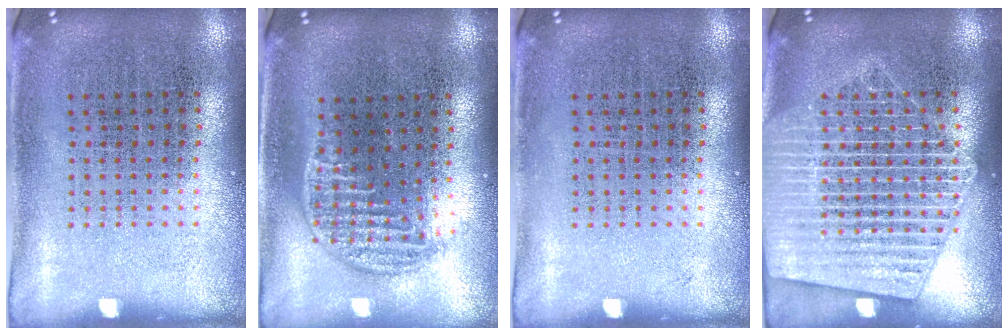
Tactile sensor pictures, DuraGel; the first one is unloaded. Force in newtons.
{"total": 1.2, "press": 1.0, "slide": 0.6}
{"total": 0.0}
{"total": 3.6, "press": 3.6, "slide": 0.4}